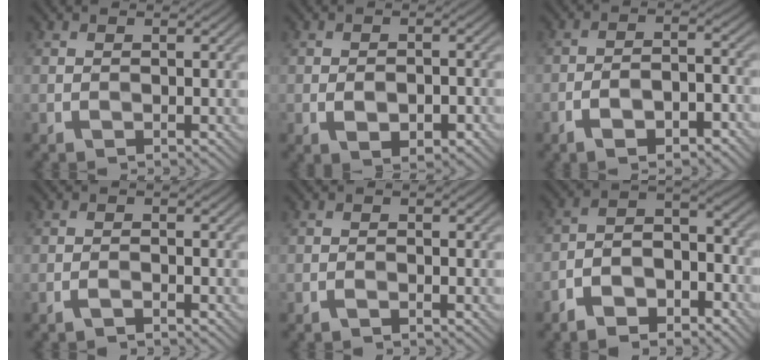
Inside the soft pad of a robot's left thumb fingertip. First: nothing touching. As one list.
[{"total": 4.3, "force": [-1.7, 2.2, 3.3], "torque": [-0.052, -0.003, -0.024]}, {"total": 6.2, "force": [-3.6, 2.3, 4.5], "torque": [-0.074, 0.003, -0.056]}, {"total": 1.3, "force": [-1.0, 0.1, 0.7], "torque": [-0.015, 0.003, -0.023]}, {"total": 0.8, "force": [-0.6, 0.0, 0.5], "torque": [-0.008, 0.002, -0.013]}, {"total": 7.4, "force": [-5.1, 3.5, 4.1], "torque": [-0.067, 0.000, -0.105]}]